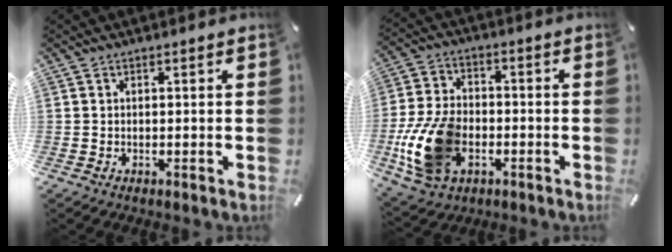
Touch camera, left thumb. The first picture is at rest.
{"total": 15.8, "force": [-4.4, 11.0, 10.4], "torque": [-0.225, 0.022, -0.074]}